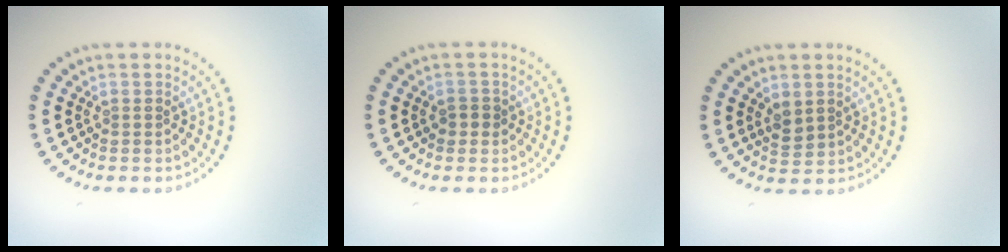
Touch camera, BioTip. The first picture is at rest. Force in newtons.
{"total": 1.3, "press": 1.2, "slide": 0.5}
{"total": 1.6, "press": 1.6, "slide": 0.5}